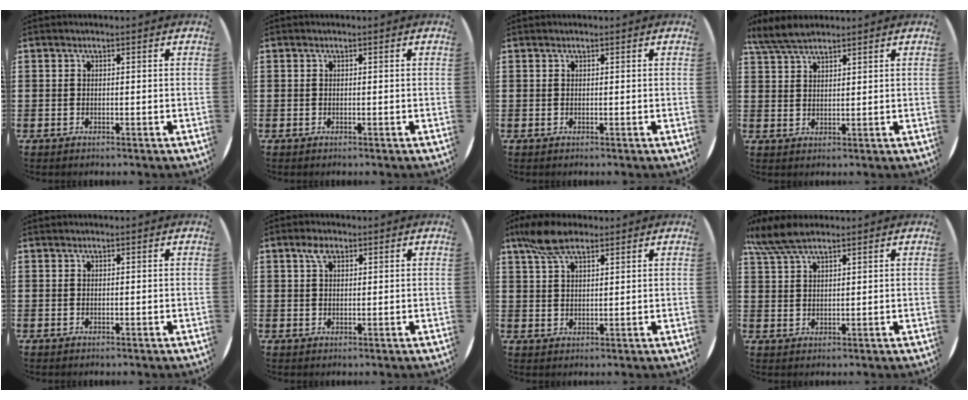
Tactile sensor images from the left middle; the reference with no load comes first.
{"total": 0.0}
{"total": 0.0}
{"total": 4.5, "force": [3.9, 1.1, 1.9], "torque": [-0.047, -0.003, 0.074]}
{"total": 0.0}
{"total": 2.5, "force": [1.5, 1.3, 1.4], "torque": [-0.024, 0.003, 0.027]}
{"total": 6.6, "force": [4.7, 2.5, 3.9], "torque": [-0.089, 0.001, 0.088]}
{"total": 5.7, "force": [4.6, 1.3, 3.1], "torque": [-0.072, -0.004, 0.085]}